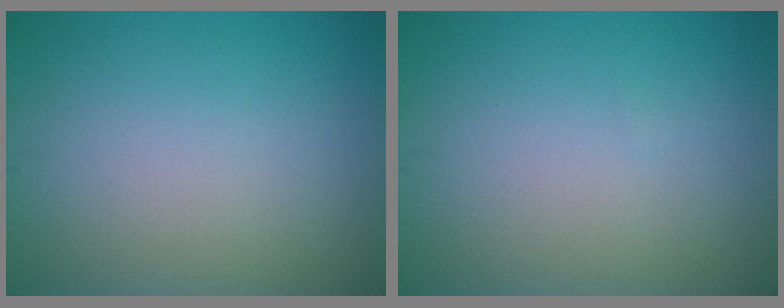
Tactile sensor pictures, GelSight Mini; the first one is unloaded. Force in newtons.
{"total": 0.0}